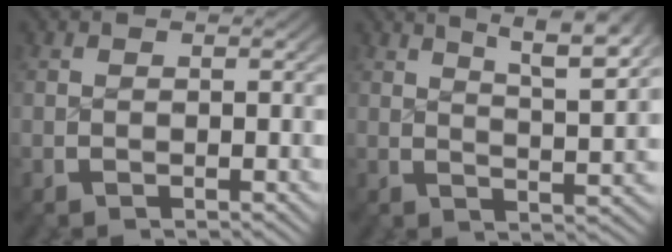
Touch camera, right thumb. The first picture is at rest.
{"total": 7.3, "force": [4.2, 2.9, 5.2], "torque": [-0.065, 0.008, 0.061]}